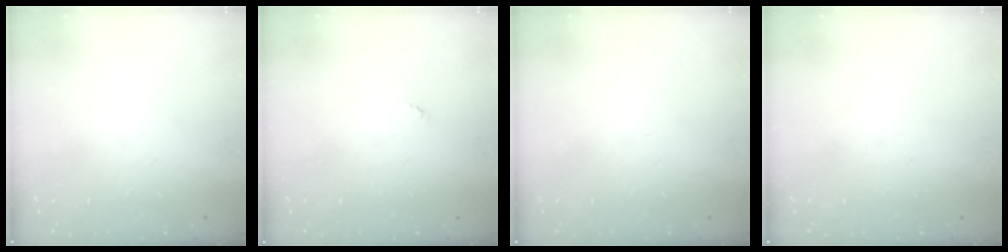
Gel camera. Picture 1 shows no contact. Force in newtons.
{"total": 0.0}
{"total": 0.0}
{"total": 0.0}